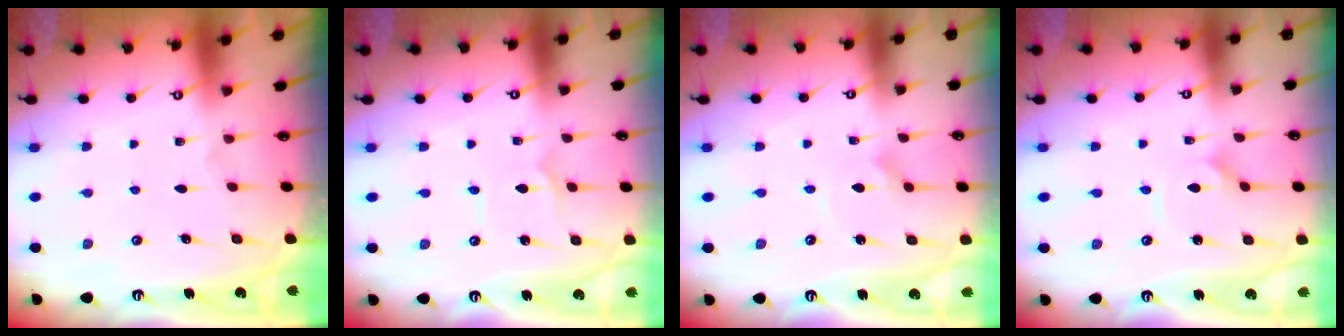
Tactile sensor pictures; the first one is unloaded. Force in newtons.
{"total": 2.6, "press": 2.6, "slide": 0.2}
{"total": 2.3, "press": 2.3, "slide": 0.2}
{"total": 2.2, "press": 2.2, "slide": 0.1}